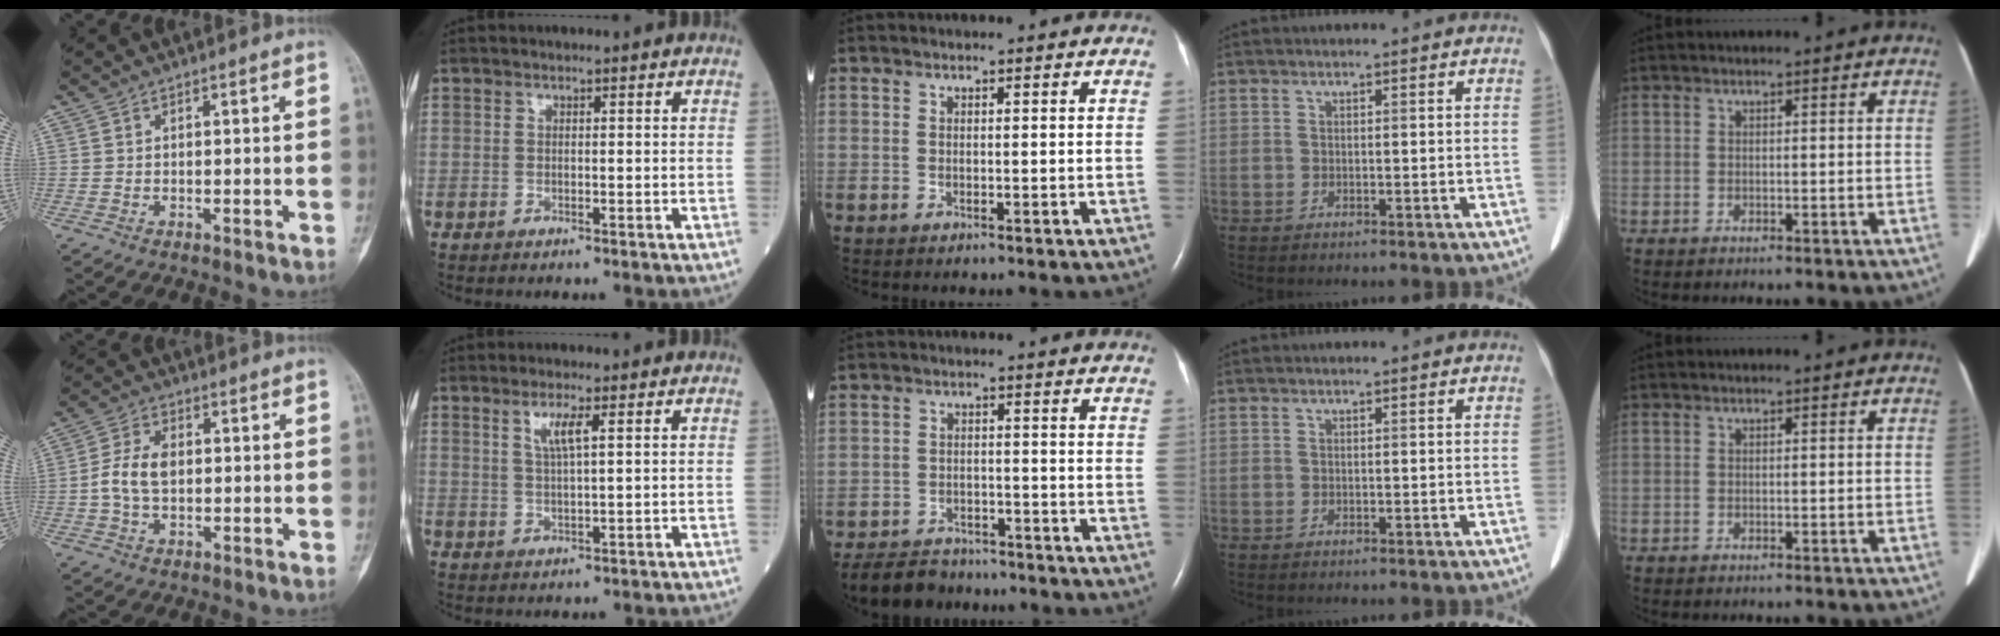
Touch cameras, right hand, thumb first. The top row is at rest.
{"thumb": {"total": 6.8, "force": [-0.2, 4.3, 5.3], "torque": [-0.111, 0.014, -0.006]}, "index": {"total": 3.6, "force": [1.5, 0.1, 3.2], "torque": [-0.066, 0.000, 0.031]}, "middle": {"total": 7.7, "force": [-6.9, 3.1, 1.7], "torque": [-0.031, -0.010, -0.110]}}